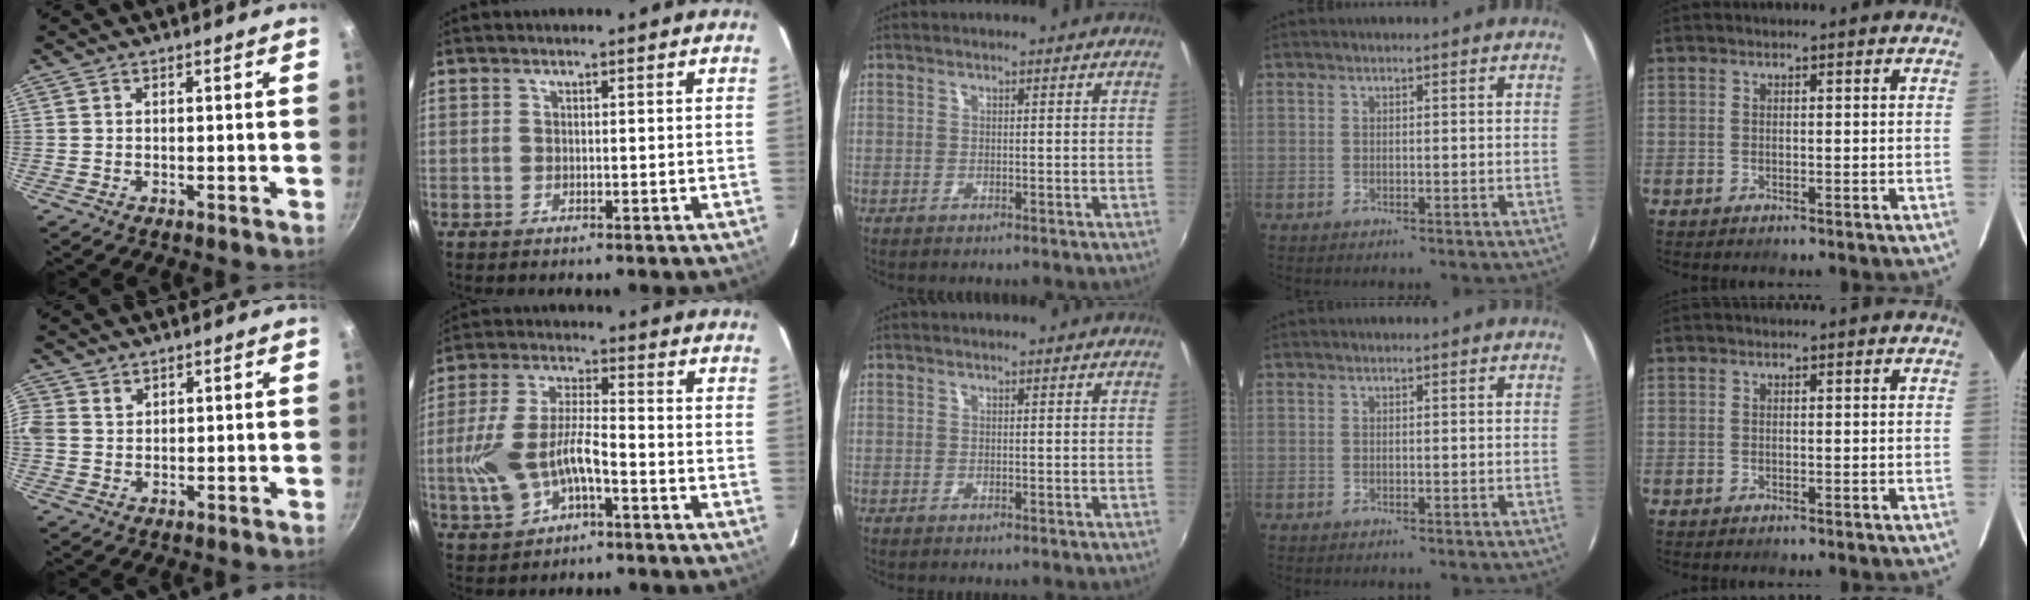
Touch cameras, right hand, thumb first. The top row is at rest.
{"thumb": {"total": 4.8, "force": [2.0, 3.8, 2.1], "torque": [-0.041, 0.008, 0.041]}, "index": {"total": 11.4, "force": [-4.1, 4.7, 9.6], "torque": [-0.204, 0.002, -0.068]}}